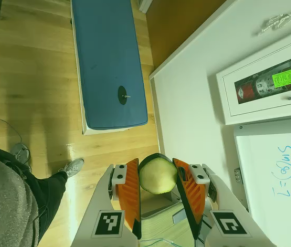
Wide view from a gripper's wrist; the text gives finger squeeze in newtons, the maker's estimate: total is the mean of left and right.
{"total": 9.7, "left": 9.4, "right": 10.0}